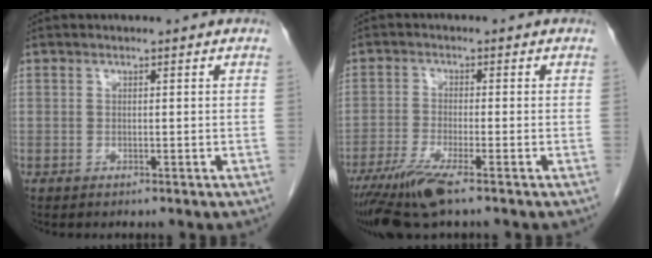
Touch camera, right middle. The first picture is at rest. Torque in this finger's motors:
{"motor_torque": [1.09, -0.86, 0.17, 0.08]}